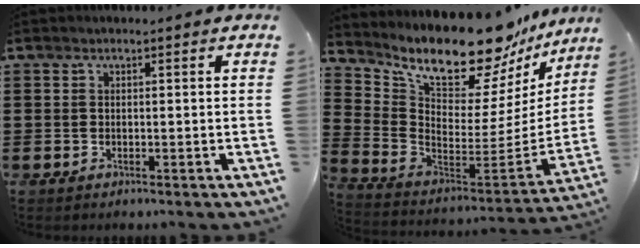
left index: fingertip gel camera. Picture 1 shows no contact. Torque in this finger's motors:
{"motor_torque": [2.14, 0.00, 1.05, 0.21]}